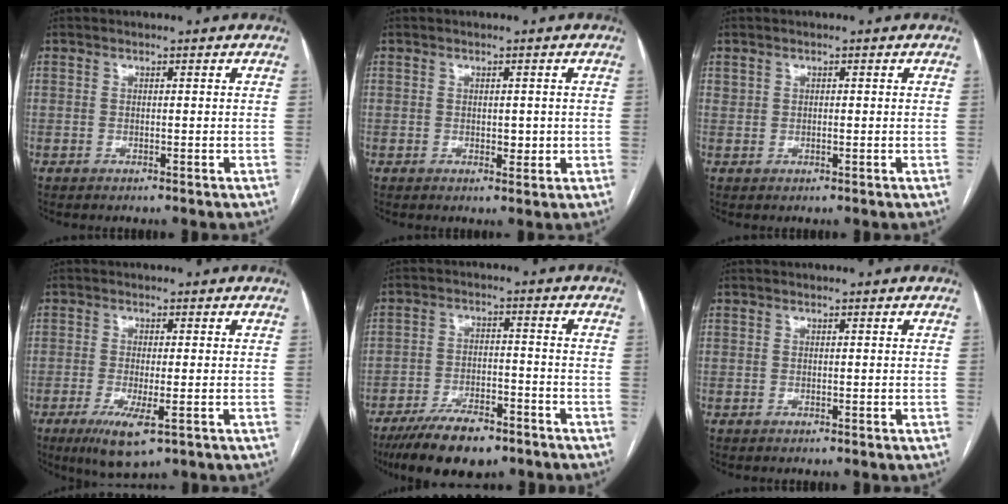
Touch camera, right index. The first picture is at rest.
{"total": 2.0, "force": [0.0, 1.2, 1.6], "torque": [-0.018, -0.002, 0.004]}
{"total": 1.0, "force": [0.4, 0.7, 0.6], "torque": [-0.015, 0.006, 0.010]}
{"total": 6.2, "force": [-2.9, 1.1, 5.4], "torque": [-0.098, -0.017, -0.044]}
{"total": 10.9, "force": [-8.2, 3.6, 6.3], "torque": [-0.105, -0.011, -0.140]}
{"total": 0.0}